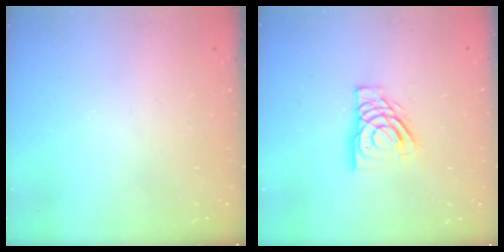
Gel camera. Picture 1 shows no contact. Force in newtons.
{"total": 12.6, "press": 12.6, "slide": 1.6}